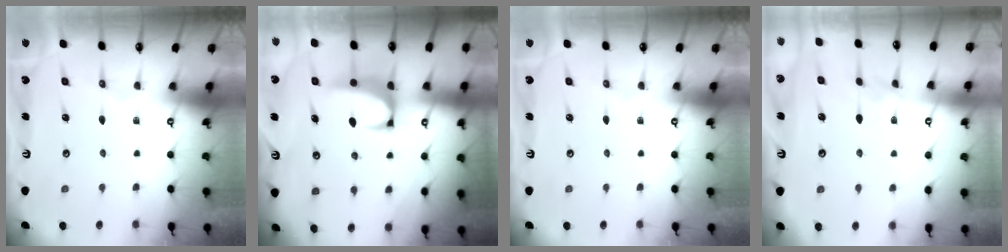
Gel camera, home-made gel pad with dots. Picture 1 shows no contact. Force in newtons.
{"total": 2.3, "press": 2.0, "slide": 1.0}
{"total": 0.0}
{"total": 2.5, "press": 2.5, "slide": 0.4}